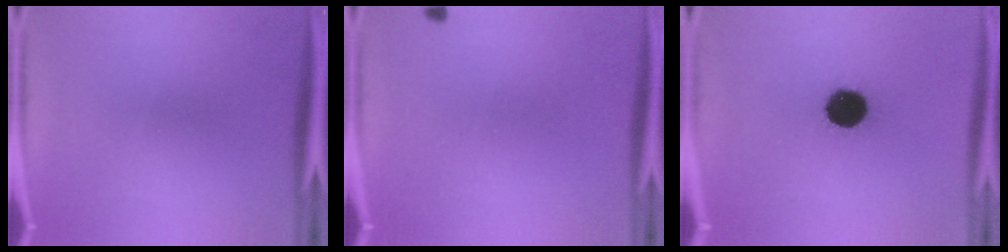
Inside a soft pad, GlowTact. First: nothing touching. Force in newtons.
{"total": 0.6}
{"total": 13.3}